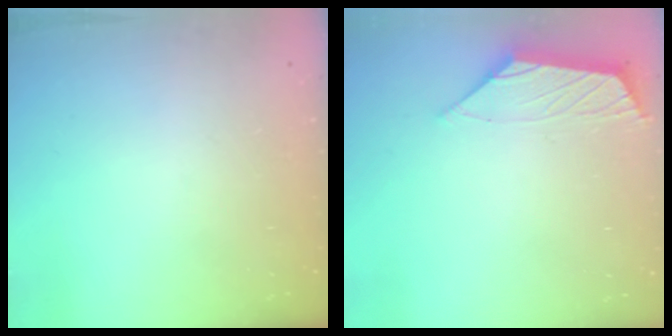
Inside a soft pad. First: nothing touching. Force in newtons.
{"total": 2.9, "press": 2.8, "slide": 0.6}